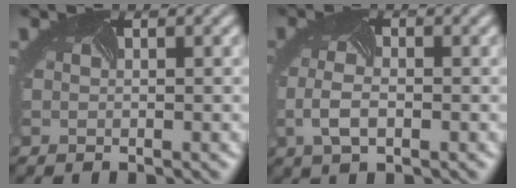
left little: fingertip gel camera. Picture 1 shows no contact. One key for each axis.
{"total": 2.6, "fx": -1.1, "fy": 1.2, "fz": 2.0, "tx": -0.060, "ty": -0.005, "tz": -0.014}